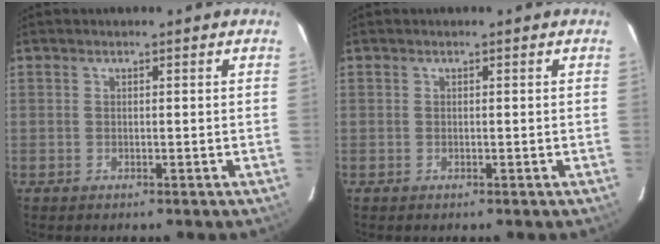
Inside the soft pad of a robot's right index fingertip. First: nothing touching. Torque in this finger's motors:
{"motor_torque": [0.00, 0.00, 0.01, 0.01]}